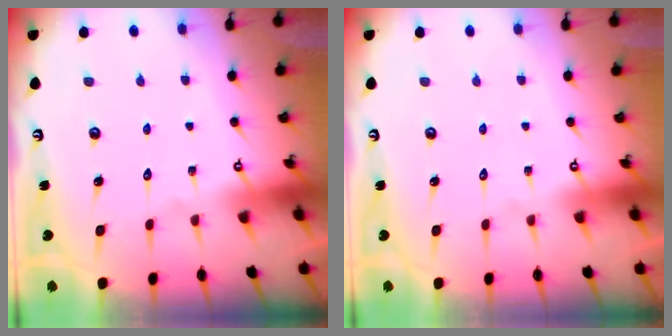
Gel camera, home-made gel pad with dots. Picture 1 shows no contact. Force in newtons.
{"total": 0.0}